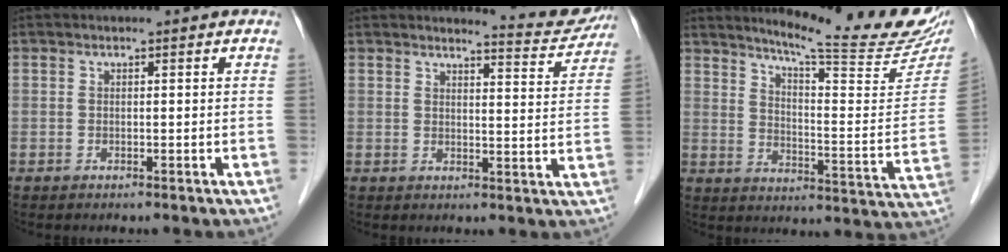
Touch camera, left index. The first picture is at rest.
{"total": 6.0, "force": [6.0, 0.1, 0.0], "torque": [-0.008, -0.029, 0.065]}
{"total": 20.7, "force": [18.5, 0.0, 9.2], "torque": [-0.138, -0.092, 0.238]}